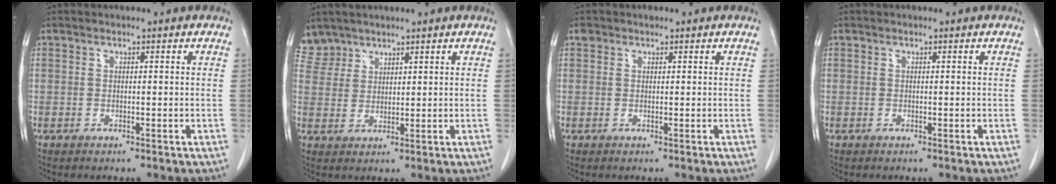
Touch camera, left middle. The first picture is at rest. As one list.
[{"total": 4.6, "force": [3.9, 2.3, -0.5], "torque": [0.015, 0.008, 0.084]}, {"total": 0.8, "force": [0.6, 0.6, 0.1], "torque": [0.000, 0.007, 0.008]}, {"total": 0.0}]